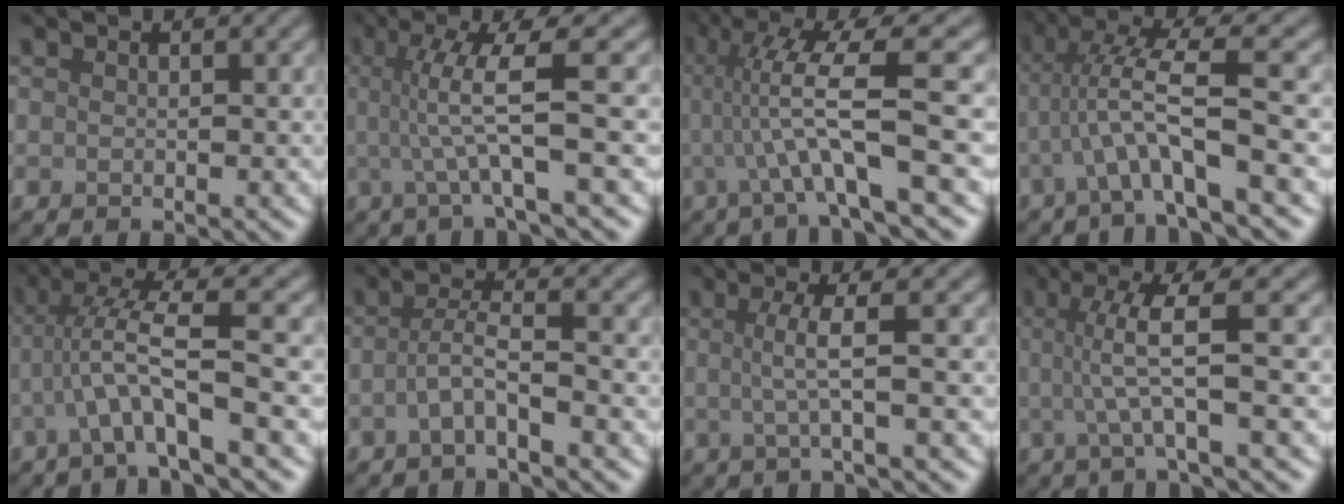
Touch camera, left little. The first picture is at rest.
{"total": 5.9, "force": [0.3, 0.8, 5.9], "torque": [-0.107, 0.003, 0.006]}
{"total": 8.5, "force": [-0.1, 1.3, 8.4], "torque": [-0.135, 0.008, -0.002]}
{"total": 5.6, "force": [-1.4, 0.3, 5.4], "torque": [-0.110, 0.017, -0.028]}
{"total": 5.1, "force": [-1.5, 0.2, 4.9], "torque": [-0.099, 0.016, -0.030]}
{"total": 2.9, "force": [-1.3, 0.3, 2.6], "torque": [-0.052, 0.008, -0.033]}
{"total": 3.3, "force": [0.0, 0.6, 3.2], "torque": [-0.058, -0.001, -0.007]}
{"total": 5.1, "force": [0.3, 0.7, 5.1], "torque": [-0.091, 0.003, 0.002]}